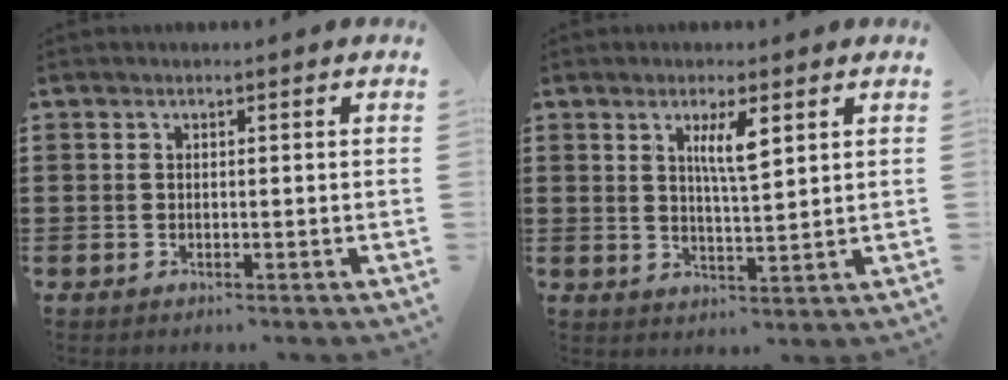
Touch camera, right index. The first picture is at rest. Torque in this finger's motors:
{"motor_torque": [0.16, -0.07, 0.37, 0.05]}